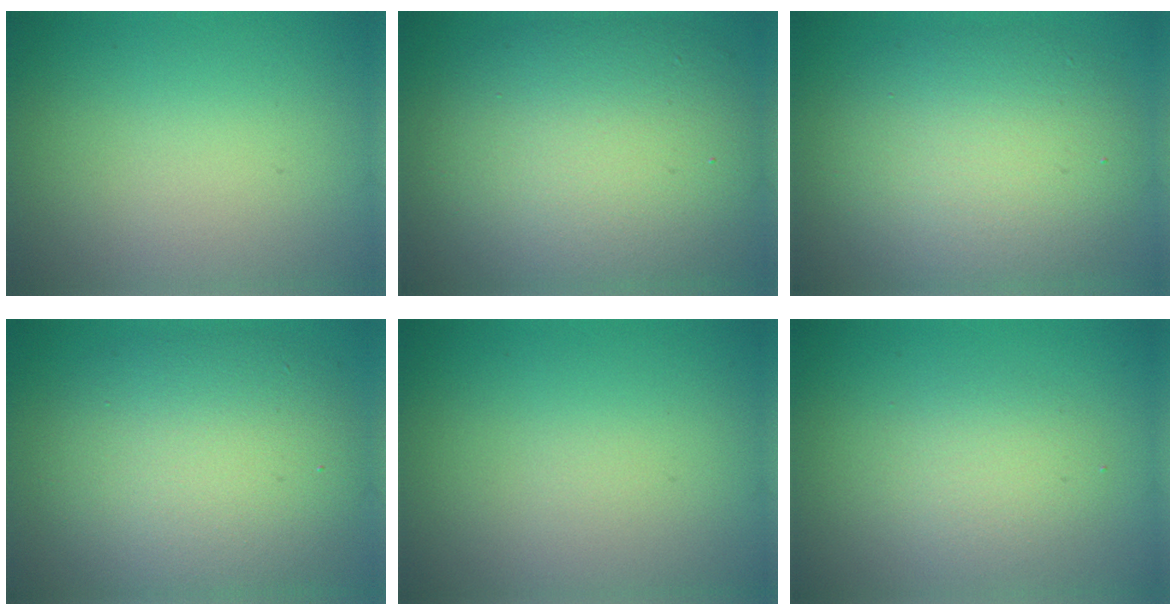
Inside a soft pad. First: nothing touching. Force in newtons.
{"total": 11.6, "press": 11.5, "slide": 0.6}
{"total": 8.2, "press": 8.2, "slide": 0.5}
{"total": 9.3, "press": 9.3, "slide": 0.5}
{"total": 0.0}
{"total": 2.4, "press": 2.4, "slide": 0.3}